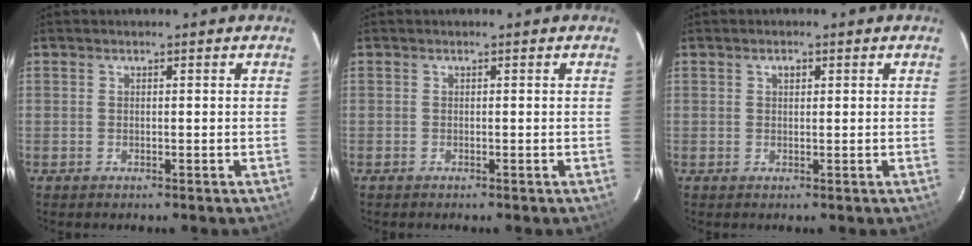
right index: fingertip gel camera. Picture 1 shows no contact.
{"total": 0.0}
{"total": 1.3, "force": [0.5, 0.9, 0.8], "torque": [-0.012, 0.004, 0.009]}